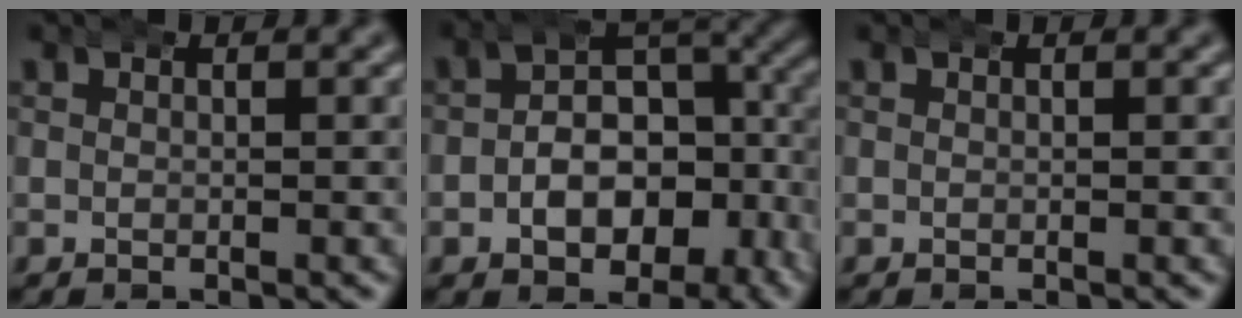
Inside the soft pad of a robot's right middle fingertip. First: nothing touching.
{"total": 8.9, "force": [-1.2, 6.5, 6.0], "torque": [-0.076, -0.010, -0.018]}
{"total": 0.0}